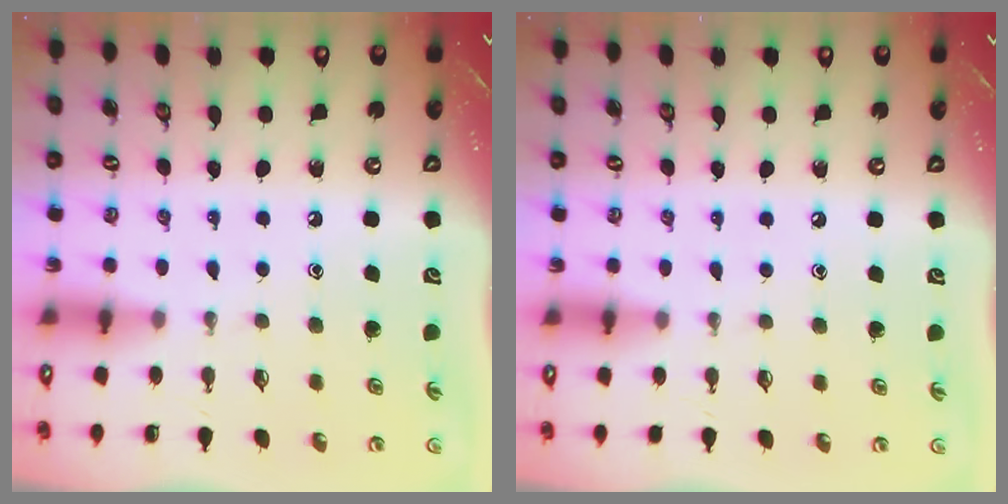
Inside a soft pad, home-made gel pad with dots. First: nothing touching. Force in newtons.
{"total": 1.0, "press": 1.0, "slide": 0.2}